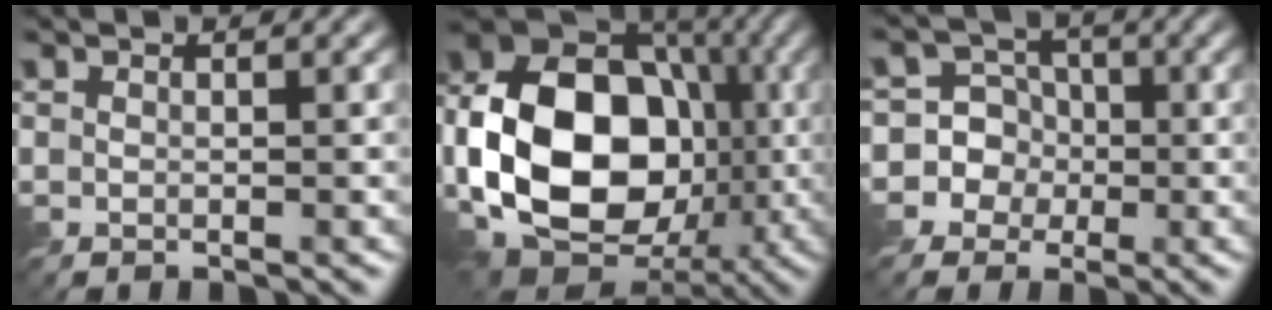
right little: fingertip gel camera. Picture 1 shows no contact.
{"total": 15.0, "force": [-2.6, 10.9, 10.0], "torque": [-0.173, -0.006, -0.067]}
{"total": 8.9, "force": [-1.5, 8.5, 2.2], "torque": [-0.061, 0.036, -0.064]}